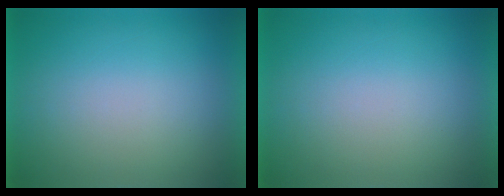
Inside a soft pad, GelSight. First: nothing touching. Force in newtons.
{"total": 0.0}